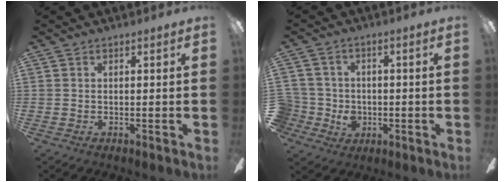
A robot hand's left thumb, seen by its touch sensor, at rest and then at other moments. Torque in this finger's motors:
{"motor_torque": [0.00, 0.01, -0.02, -0.02, 0.00]}